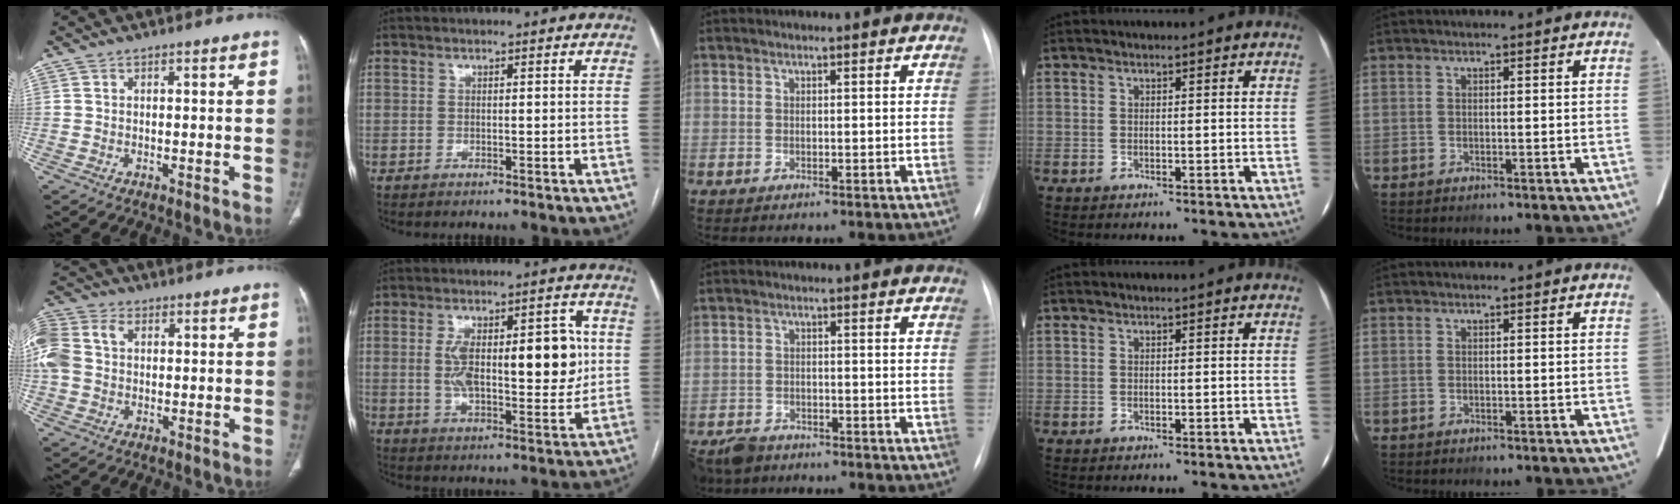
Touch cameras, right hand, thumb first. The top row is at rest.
{"thumb": {"total": 11.8, "force": [2.3, 8.6, 7.6], "torque": [-0.199, 0.028, 0.043]}, "index": {"total": 15.6, "force": [2.0, 6.2, 14.2], "torque": [-0.224, 0.016, 0.039]}, "middle": {"total": 7.3, "force": [-6.3, 3.0, 2.1], "torque": [-0.042, -0.014, -0.107]}}